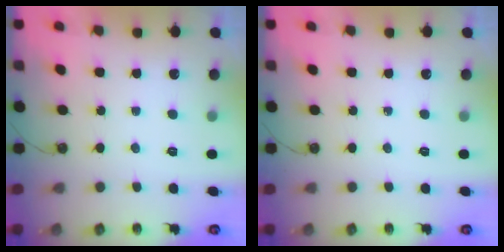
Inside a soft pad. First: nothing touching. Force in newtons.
{"total": 0.0}